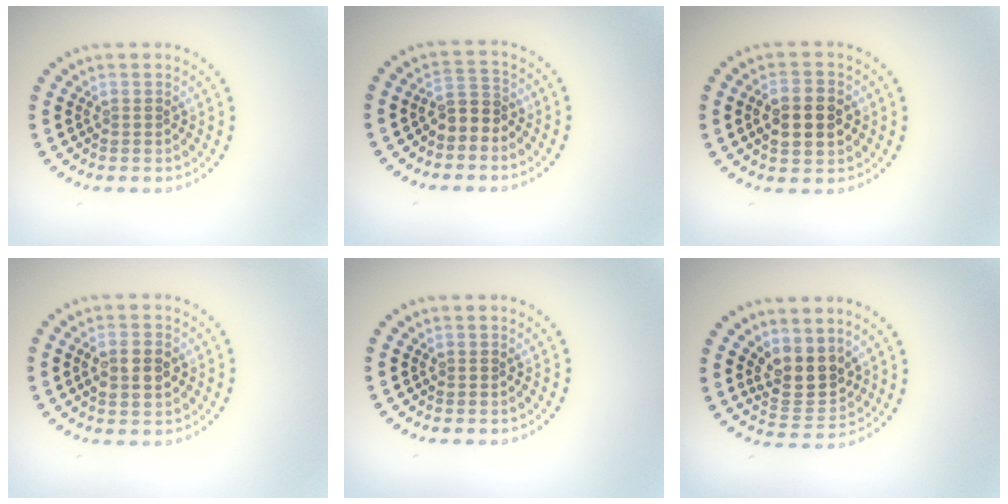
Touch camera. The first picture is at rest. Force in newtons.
{"total": 2.4, "press": 2.1, "slide": 1.1}
{"total": 4.6, "press": 4.6, "slide": 0.2}
{"total": 2.6, "press": 2.6, "slide": 0.4}
{"total": 0.0}
{"total": 3.8, "press": 3.5, "slide": 1.6}